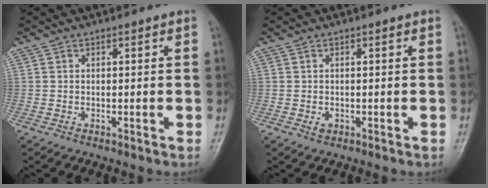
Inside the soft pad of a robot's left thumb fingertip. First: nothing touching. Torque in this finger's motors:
{"motor_torque": [-0.09, 0.13, 0.13, 0.17, 0.00]}